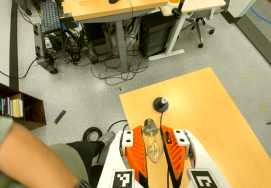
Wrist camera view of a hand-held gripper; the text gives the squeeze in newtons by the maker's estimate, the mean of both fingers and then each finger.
{"total": 19.4, "left": 20.9, "right": 18.0}